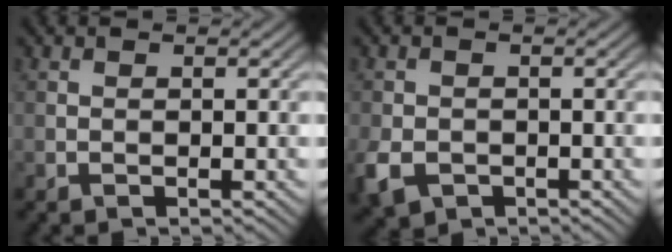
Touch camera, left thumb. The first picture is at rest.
{"total": 4.6, "force": [-1.9, 3.5, 2.4], "torque": [-0.064, -0.015, -0.041]}